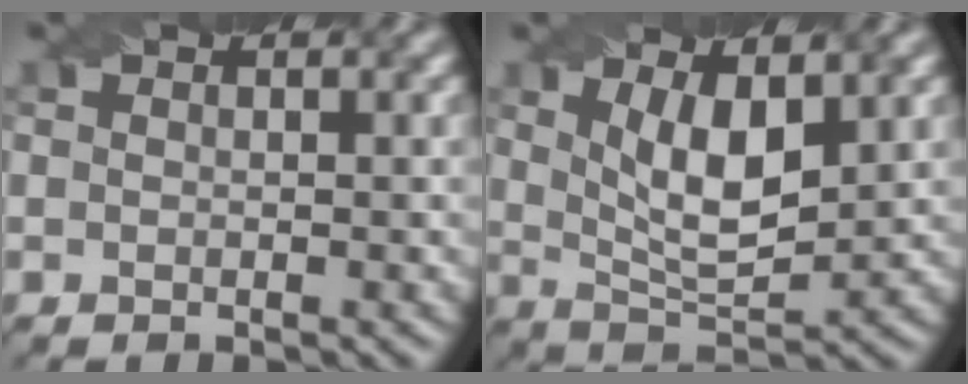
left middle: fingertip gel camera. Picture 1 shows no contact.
{"total": 5.2, "force": [1.7, 1.9, 4.5], "torque": [-0.091, -0.009, 0.036]}